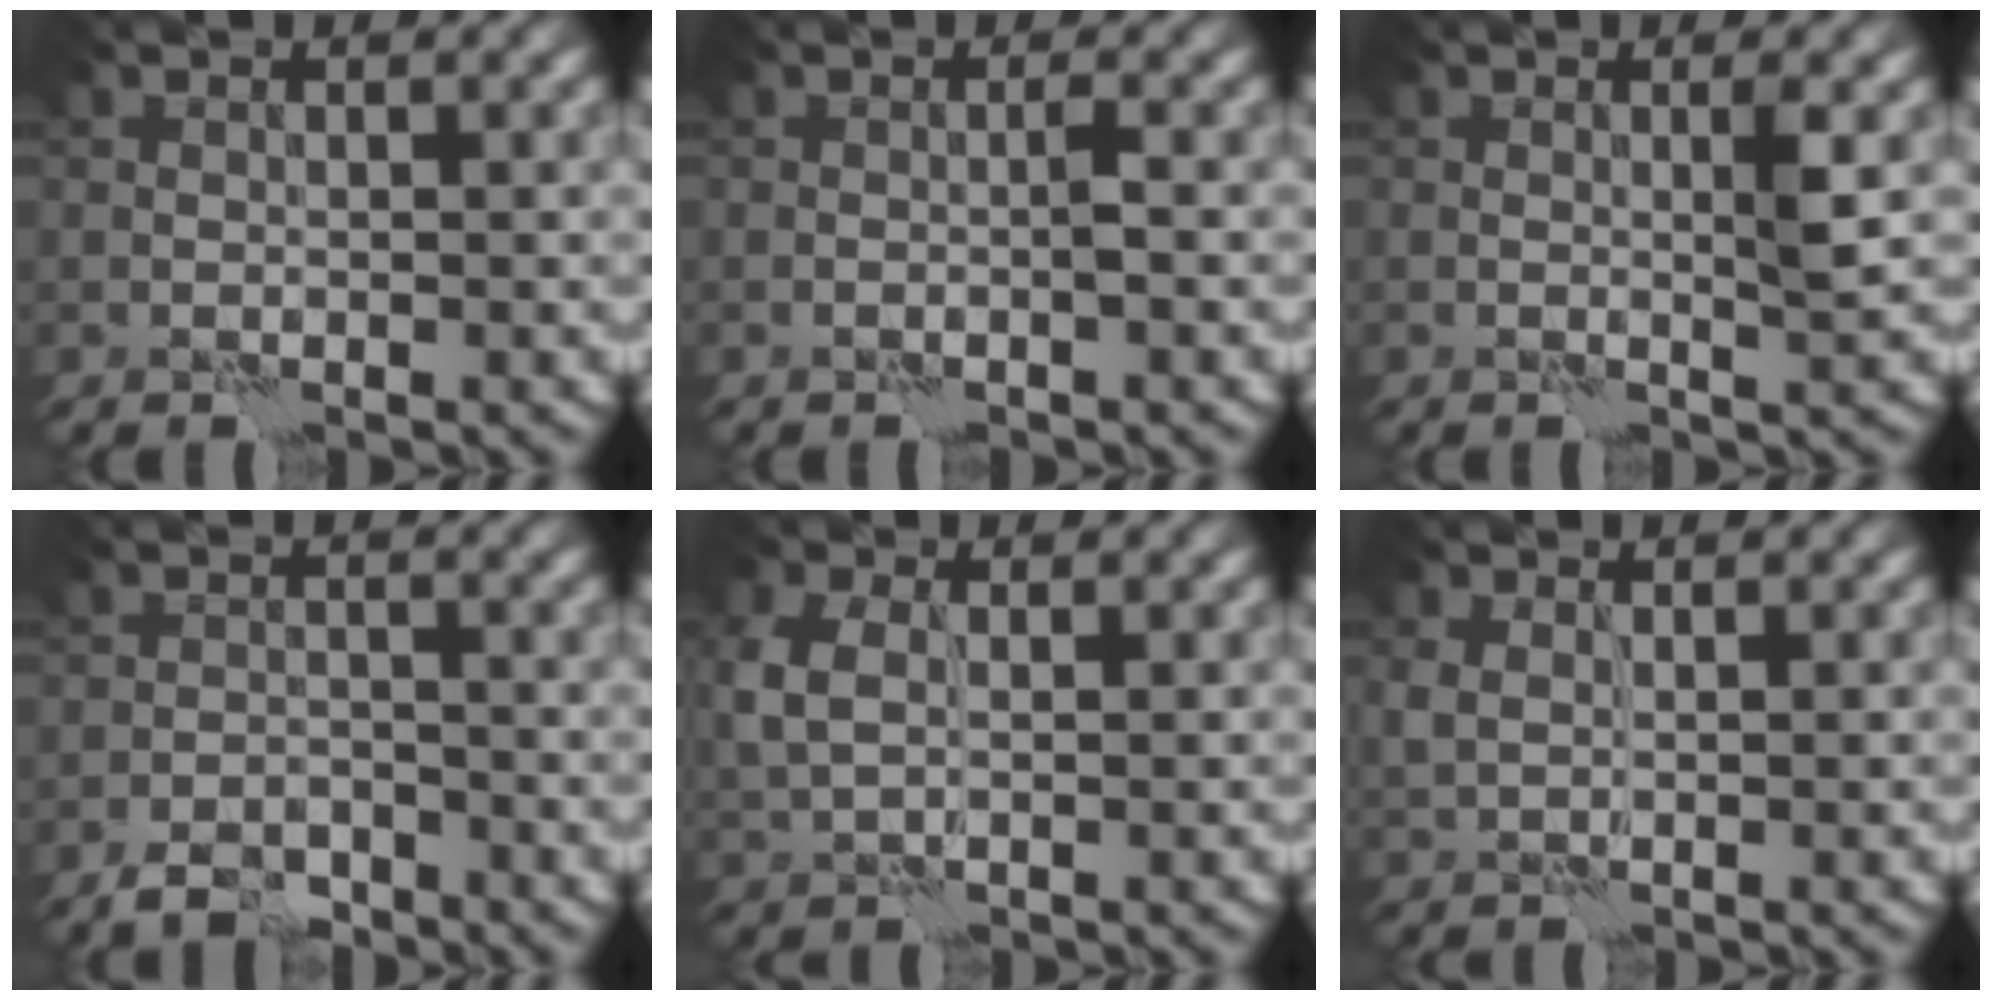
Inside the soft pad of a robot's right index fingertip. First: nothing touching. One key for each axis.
{"total": 0.8, "fx": -0.4, "fy": -0.3, "fz": 0.6, "tx": -0.011, "ty": 0.006, "tz": -0.007}
{"total": 1.5, "fx": 0.2, "fy": -0.3, "fz": 1.5, "tx": -0.025, "ty": -0.002, "tz": 0.002}
{"total": 3.3, "fx": -2.8, "fy": 1.2, "fz": 1.3, "tx": -0.020, "ty": 0.003, "tz": -0.055}
{"total": 3.2, "fx": 0.7, "fy": 2.2, "fz": 2.2, "tx": -0.068, "ty": 0.007, "tz": 0.012}
{"total": 1.2, "fx": 0.5, "fy": 0.8, "fz": 0.7, "tx": -0.023, "ty": 0.001, "tz": 0.015}